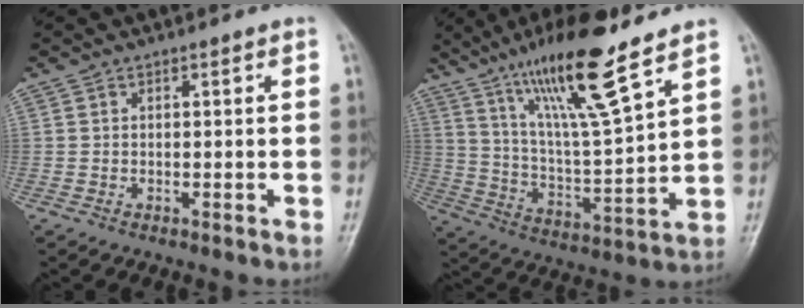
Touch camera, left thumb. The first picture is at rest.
{"total": 17.9, "force": [12.0, 2.4, 13.1], "torque": [-0.221, -0.061, 0.220]}